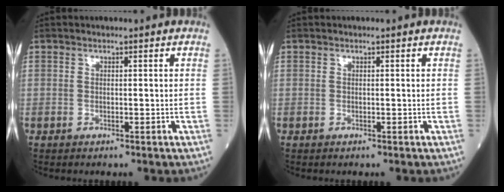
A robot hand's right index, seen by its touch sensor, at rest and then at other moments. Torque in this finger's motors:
{"motor_torque": [0.07, 0.01, 0.04, 0.01]}